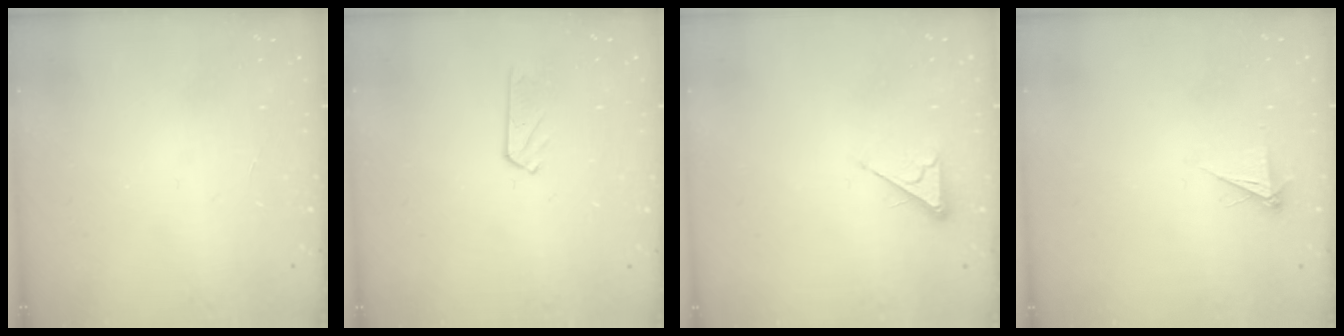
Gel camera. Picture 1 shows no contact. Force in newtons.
{"total": 3.4, "press": 3.4, "slide": 0.4}
{"total": 3.0, "press": 2.9, "slide": 0.4}
{"total": 4.0, "press": 4.0, "slide": 0.5}